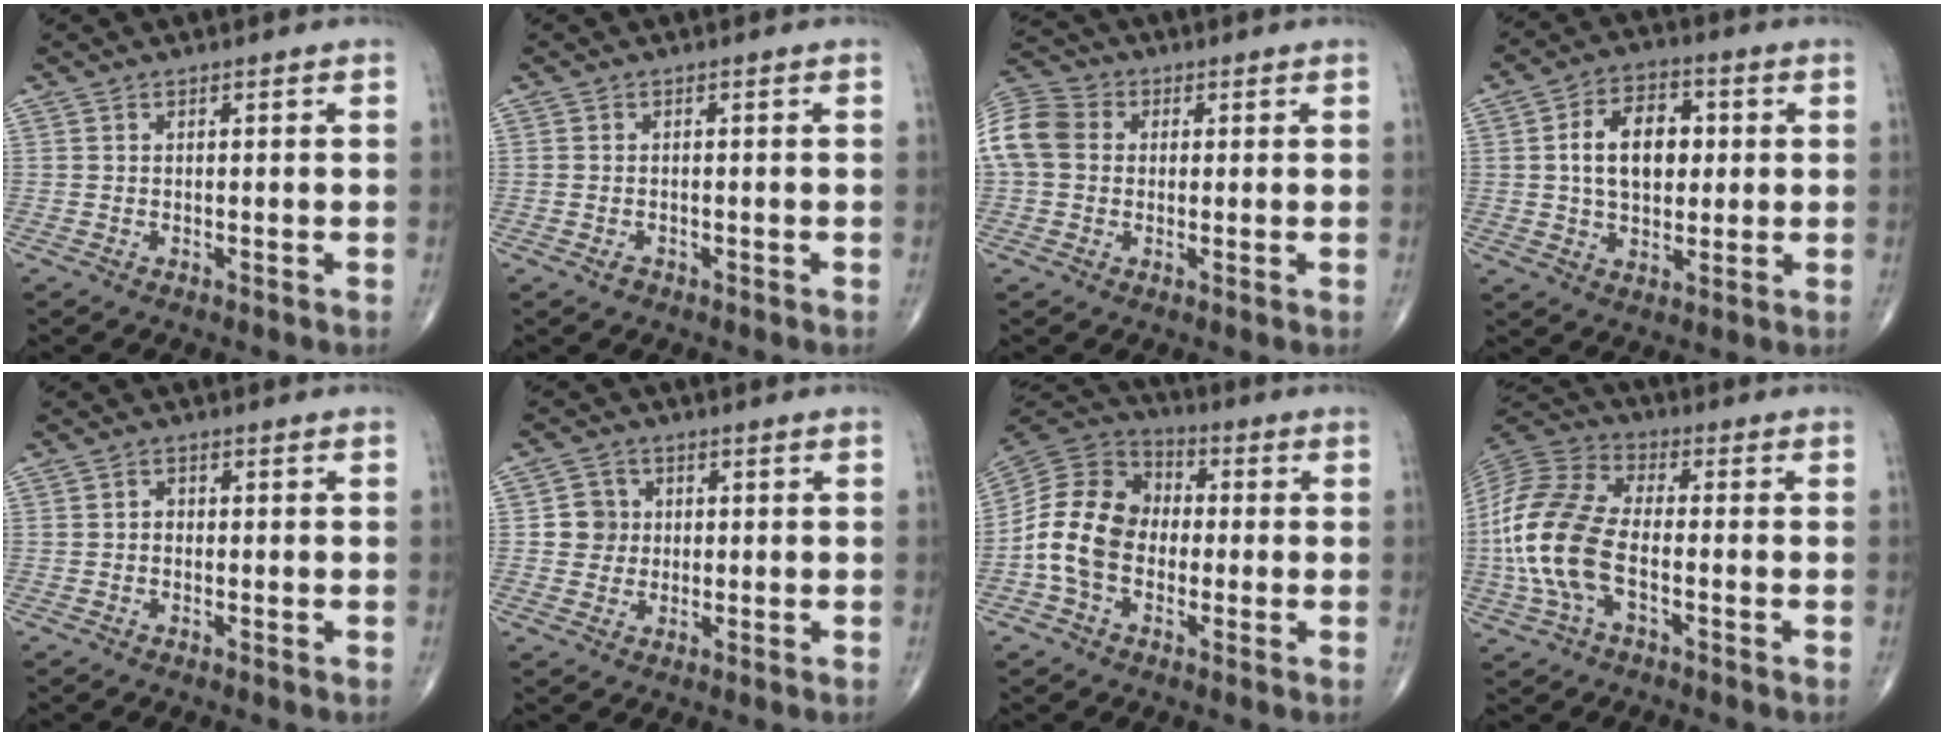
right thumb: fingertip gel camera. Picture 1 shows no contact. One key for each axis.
{"total": 1.1, "fx": -0.6, "fy": 0.8, "fz": 0.5, "tx": -0.009, "ty": 0.004, "tz": -0.010}
{"total": 11.5, "fx": 1.3, "fy": 9.4, "fz": 6.5, "tx": -0.137, "ty": 0.028, "tz": 0.016}
{"total": 11.9, "fx": 1.6, "fy": 7.8, "fz": 8.8, "tx": -0.123, "ty": 0.010, "tz": 0.026}
{"total": 1.4, "fx": -0.1, "fy": 1.2, "fz": 0.8, "tx": -0.007, "ty": 0.007, "tz": -0.003}
{"total": 4.8, "fx": 0.4, "fy": 4.6, "fz": 1.1, "tx": 0.009, "ty": 0.006, "tz": 0.002}
{"total": 13.5, "fx": -1.9, "fy": 10.1, "fz": 8.7, "tx": -0.151, "ty": 0.038, "tz": -0.046}
{"total": 16.5, "fx": -2.9, "fy": 8.6, "fz": 13.8, "tx": -0.308, "ty": 0.024, "tz": -0.059}